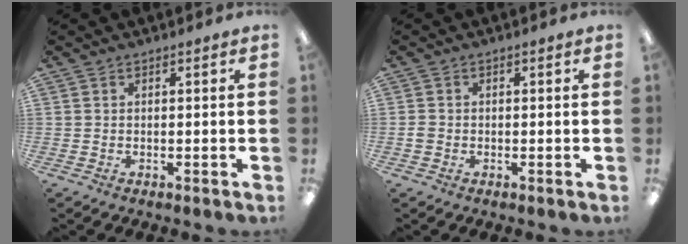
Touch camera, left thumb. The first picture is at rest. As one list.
[{"total": 1.1, "force": [-0.3, 1.0, 0.4], "torque": [-0.008, 0.004, -0.008]}]